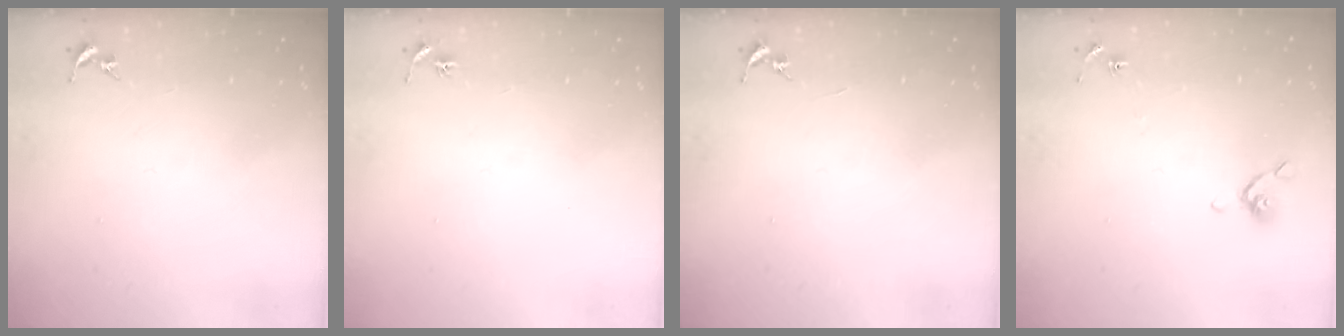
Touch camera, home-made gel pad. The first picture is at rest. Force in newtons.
{"total": 3.0, "press": 3.0, "slide": 0.3}
{"total": 0.0}
{"total": 5.2, "press": 5.1, "slide": 1.0}